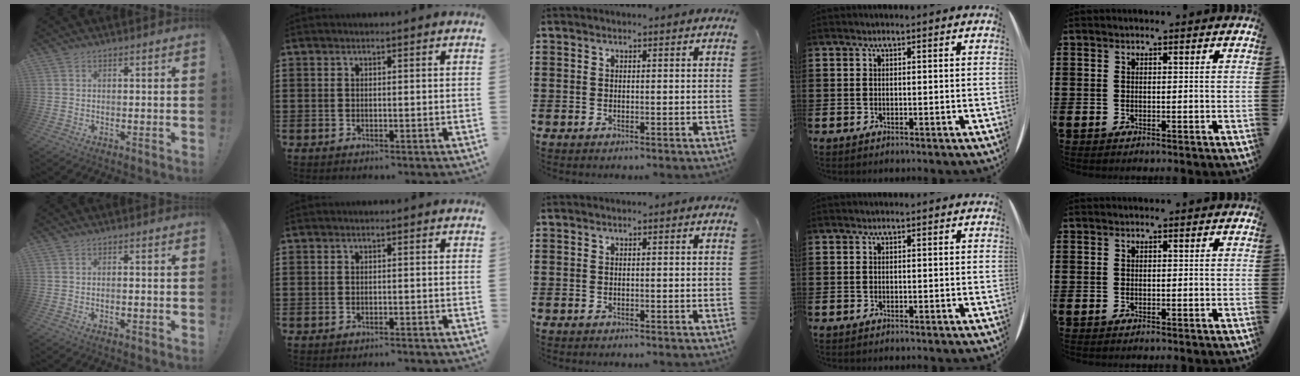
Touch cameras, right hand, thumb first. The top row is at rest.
{"thumb": {"total": 1.2, "force": [-0.7, 0.3, 1.0], "torque": [-0.017, 0.000, -0.012]}, "index": {"total": 0.9, "force": [-0.9, 0.0, 0.1], "torque": [-0.004, -0.001, -0.019]}, "middle": {"total": 0.5, "force": [-0.5, 0.2, 0.2], "torque": [-0.005, -0.002, -0.009]}}